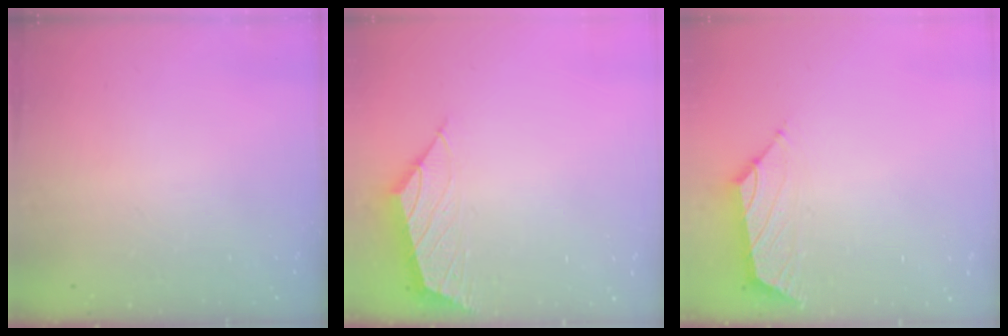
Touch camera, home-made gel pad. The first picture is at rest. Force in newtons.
{"total": 2.0, "press": 2.0, "slide": 0.5}
{"total": 1.5, "press": 1.4, "slide": 0.6}